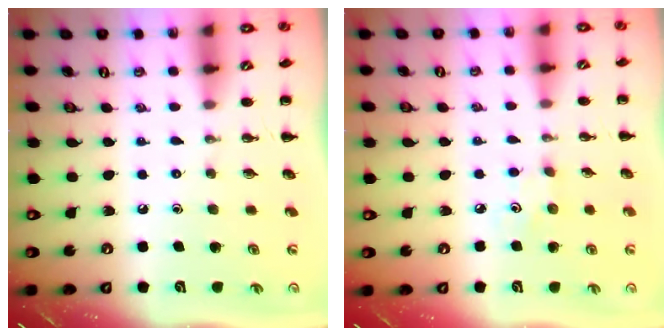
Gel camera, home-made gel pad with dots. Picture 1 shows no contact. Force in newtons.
{"total": 2.4, "press": 2.3, "slide": 0.7}